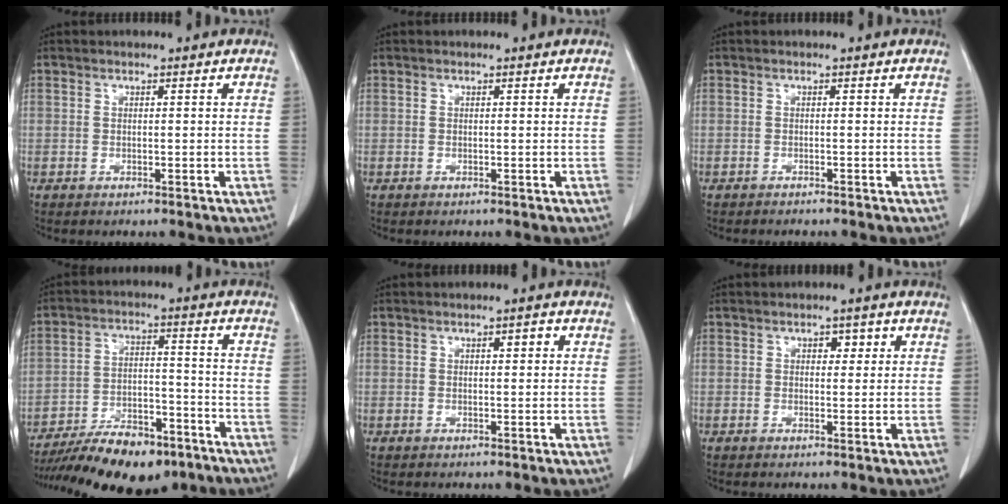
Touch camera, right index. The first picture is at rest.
{"total": 0.0}
{"total": 1.1, "force": [-1.0, 0.0, 0.3], "torque": [-0.007, -0.002, -0.012]}
{"total": 15.7, "force": [-12.2, 5.5, 8.1], "torque": [-0.133, 0.007, -0.198]}
{"total": 1.3, "force": [0.4, 0.5, 1.2], "torque": [-0.017, 0.003, 0.005]}
{"total": 2.0, "force": [0.7, 1.3, 1.4], "torque": [-0.014, 0.007, 0.008]}